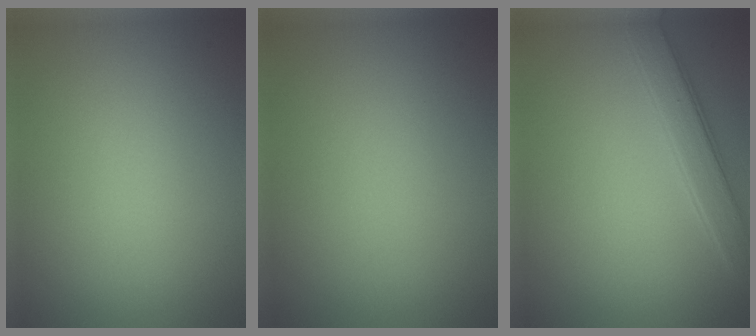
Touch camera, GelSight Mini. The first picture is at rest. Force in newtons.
{"total": 0.0}
{"total": 3.0, "press": 3.0, "slide": 0.0}